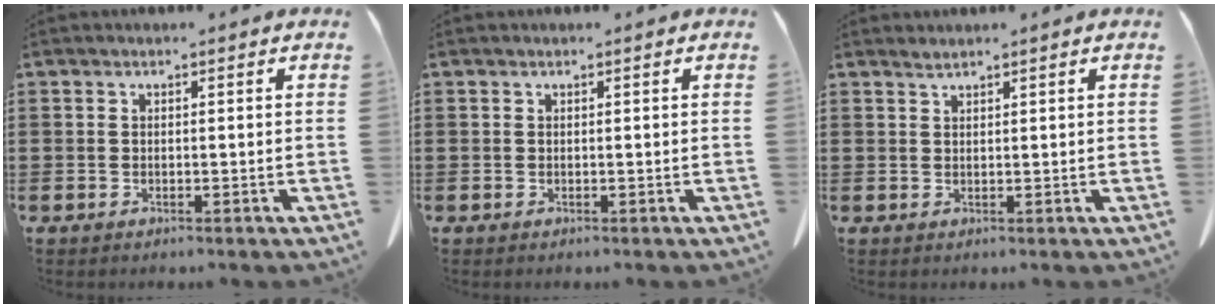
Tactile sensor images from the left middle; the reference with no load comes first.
{"total": 0.0}
{"total": 1.1, "force": [1.0, -0.1, 0.3], "torque": [-0.008, -0.004, 0.021]}